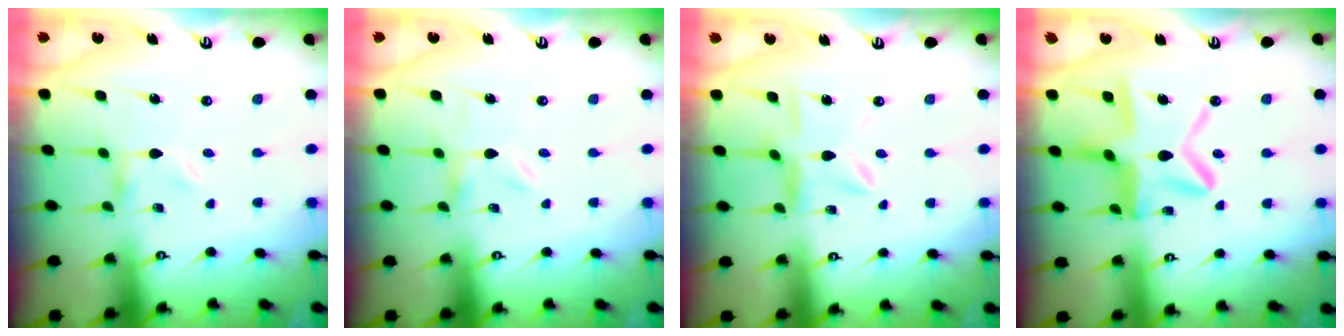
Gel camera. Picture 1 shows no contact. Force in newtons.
{"total": 0.0}
{"total": 6.9, "press": 6.9, "slide": 0.5}
{"total": 12.9, "press": 12.8, "slide": 1.3}